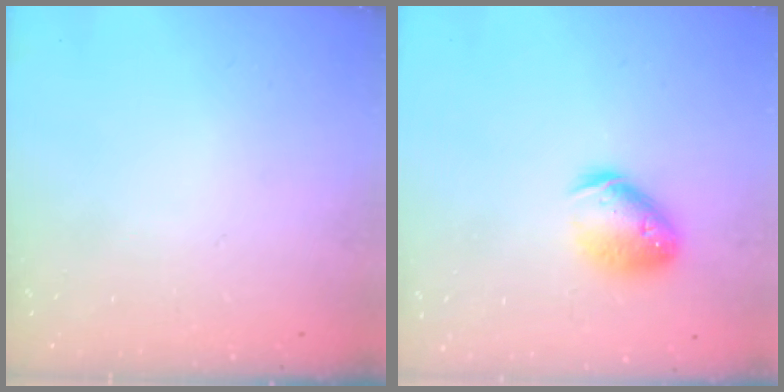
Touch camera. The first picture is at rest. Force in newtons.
{"total": 12.1, "press": 11.9, "slide": 2.0}